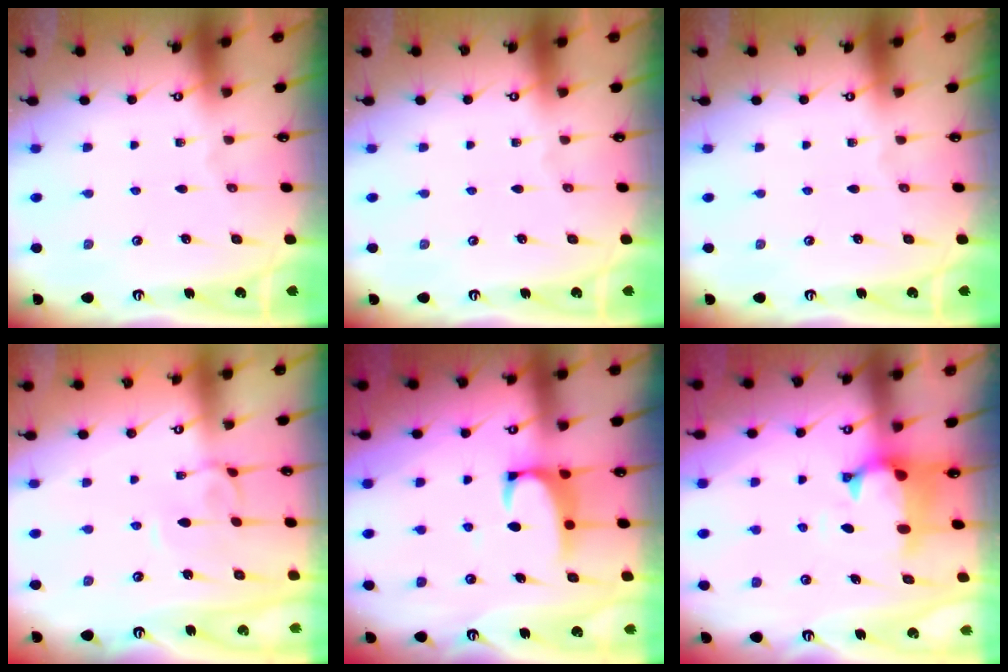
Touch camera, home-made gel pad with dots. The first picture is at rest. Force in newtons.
{"total": 0.0}
{"total": 0.0}
{"total": 3.7, "press": 3.7, "slide": 0.2}
{"total": 2.2, "press": 2.0, "slide": 0.7}
{"total": 1.5, "press": 0.9, "slide": 1.2}